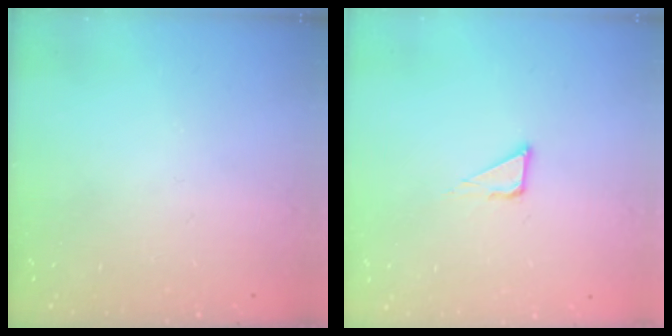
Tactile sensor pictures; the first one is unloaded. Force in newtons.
{"total": 3.6, "press": 3.6, "slide": 0.3}